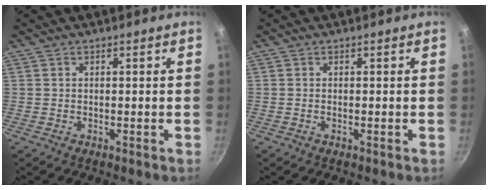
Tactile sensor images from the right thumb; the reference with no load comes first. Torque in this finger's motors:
{"motor_torque": [-0.47, -0.01, -0.27, 0.24, 0.00]}